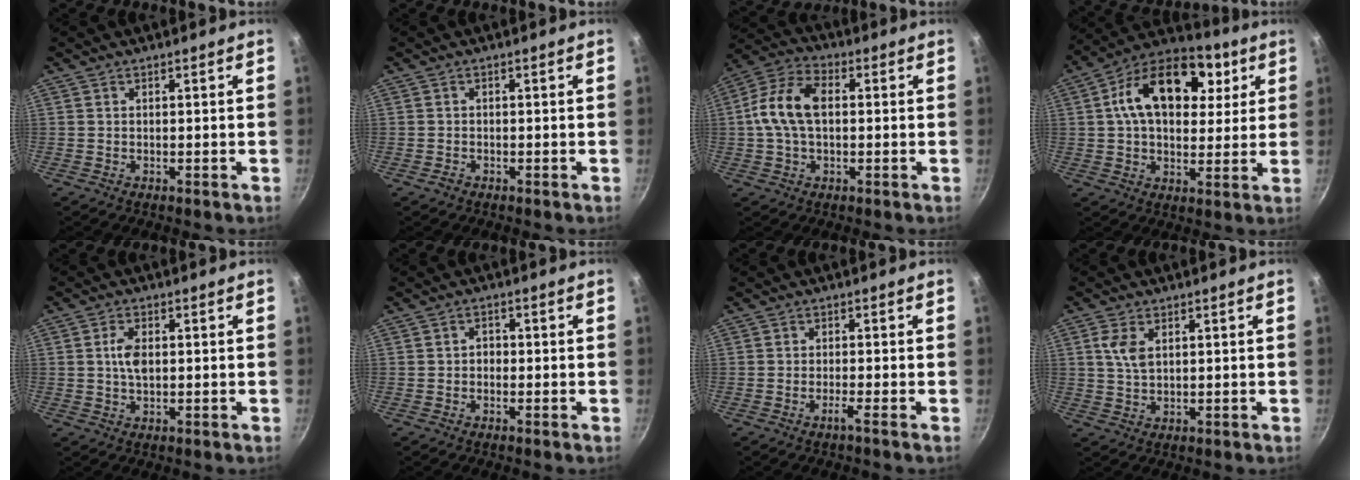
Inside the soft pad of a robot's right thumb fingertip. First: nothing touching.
{"total": 1.0, "force": [-0.7, 0.7, 0.3], "torque": [-0.005, 0.002, -0.014]}
{"total": 11.4, "force": [0.8, 6.8, 9.1], "torque": [-0.185, 0.028, 0.010]}
{"total": 20.1, "force": [5.7, 12.6, 14.6], "torque": [-0.204, 0.012, 0.080]}
{"total": 4.0, "force": [0.4, 2.2, 3.3], "torque": [-0.064, 0.001, 0.006]}
{"total": 1.6, "force": [-0.4, 1.3, 0.8], "torque": [0.000, 0.007, -0.011]}
{"total": 1.4, "force": [-1.0, -0.3, 1.0], "torque": [-0.026, 0.002, -0.024]}
{"total": 4.4, "force": [1.5, 2.5, 3.3], "torque": [-0.068, -0.003, 0.030]}